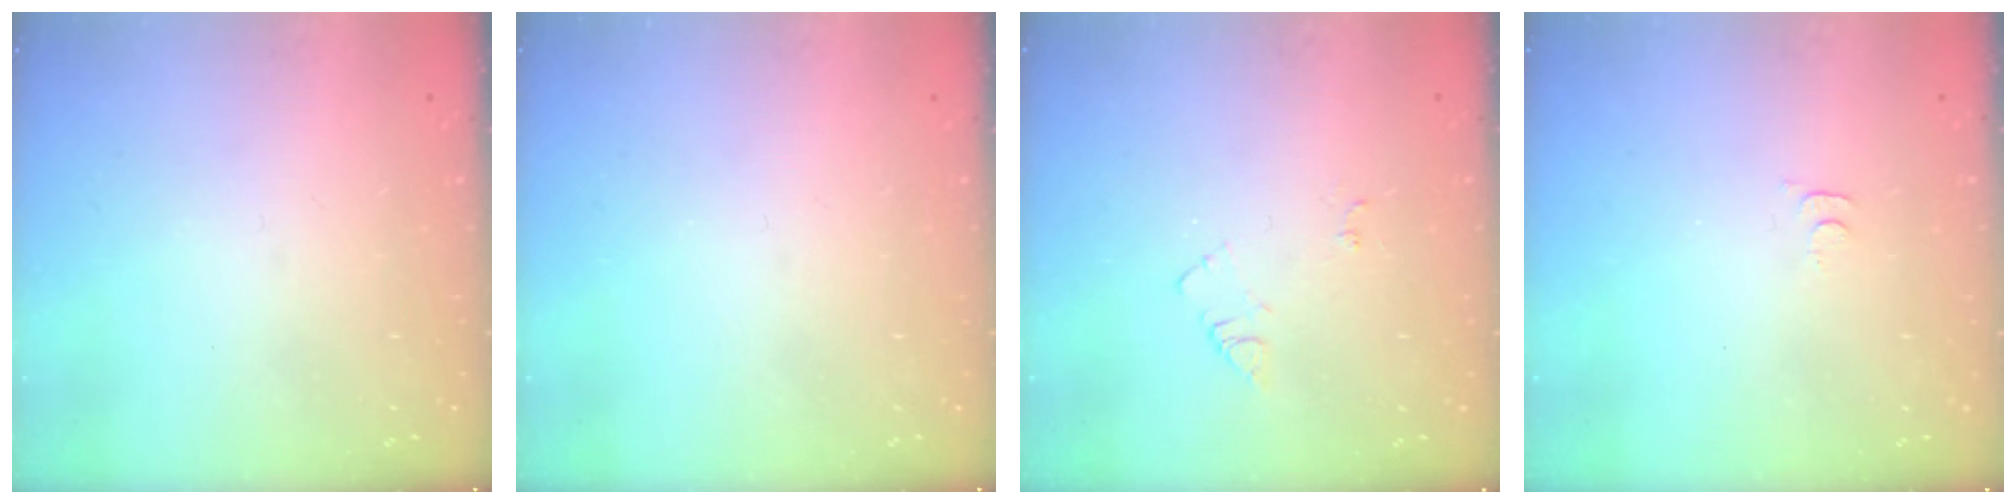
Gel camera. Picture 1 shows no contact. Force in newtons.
{"total": 0.0}
{"total": 6.7, "press": 6.6, "slide": 0.8}
{"total": 5.1, "press": 5.1, "slide": 0.5}